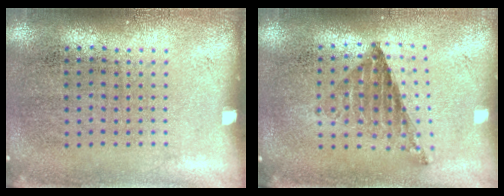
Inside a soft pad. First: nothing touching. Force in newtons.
{"total": 0.8, "press": 0.8, "slide": 0.0}